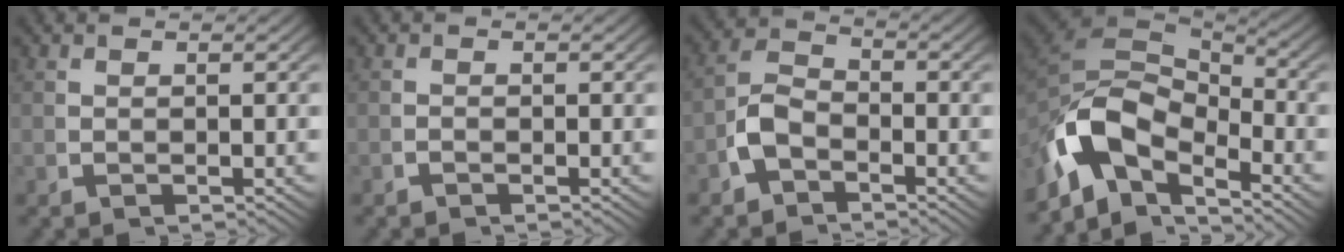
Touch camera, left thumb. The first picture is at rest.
{"total": 0.8, "force": [-0.7, -0.3, -0.2], "torque": [0.009, 0.001, -0.018]}
{"total": 4.6, "force": [-1.9, 3.6, 2.3], "torque": [-0.050, -0.006, -0.037]}
{"total": 14.1, "force": [-1.8, 9.4, 10.4], "torque": [-0.229, -0.043, -0.017]}